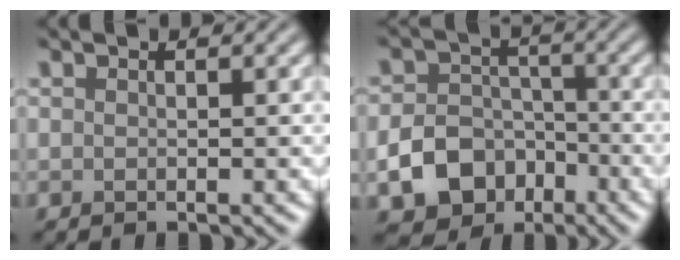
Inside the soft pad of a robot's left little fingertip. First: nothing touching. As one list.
[{"total": 6.2, "force": [-2.7, 4.8, 3.0], "torque": [-0.045, -0.007, -0.047]}]